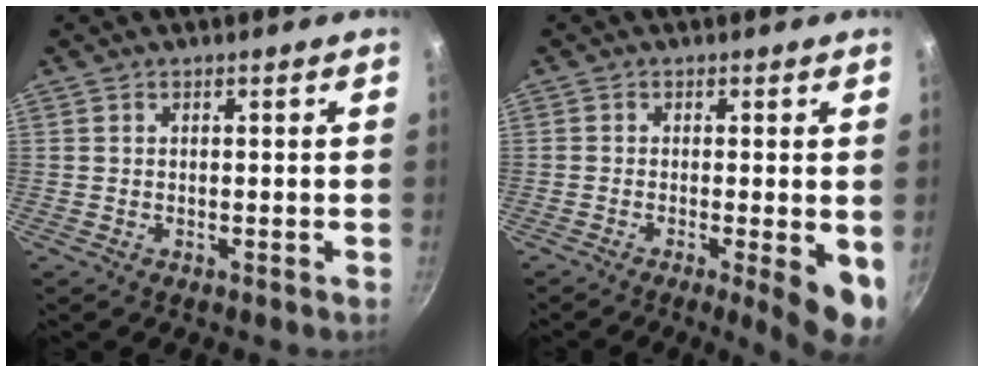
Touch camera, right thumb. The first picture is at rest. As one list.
[{"total": 7.8, "force": [-1.9, 1.6, 7.4], "torque": [-0.090, -0.004, -0.023]}]